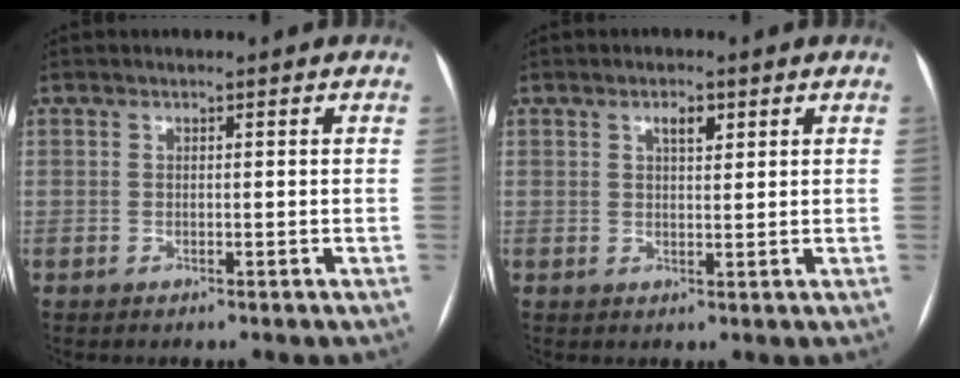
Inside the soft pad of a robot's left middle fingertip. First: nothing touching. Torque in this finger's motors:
{"motor_torque": [0.36, -0.20, 0.02, 0.00]}